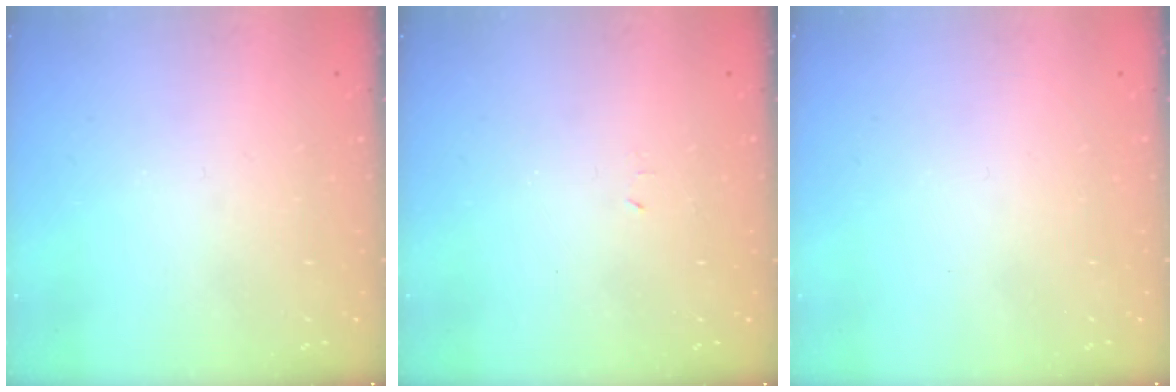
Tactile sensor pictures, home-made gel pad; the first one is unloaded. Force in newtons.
{"total": 2.9, "press": 2.9, "slide": 0.4}
{"total": 1.6, "press": 1.6, "slide": 0.1}